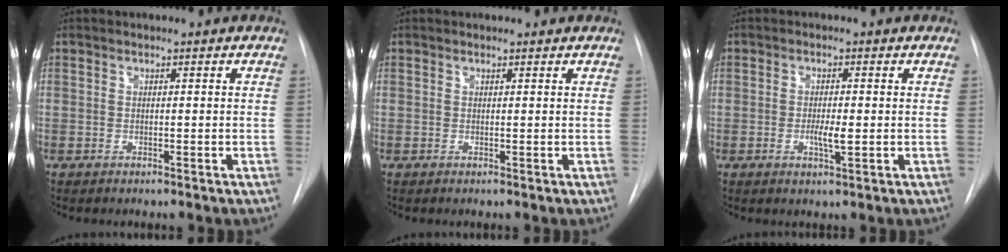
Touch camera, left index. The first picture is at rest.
{"total": 0.0}
{"total": 2.9, "force": [-1.5, 0.4, 2.4], "torque": [-0.044, -0.008, -0.022]}